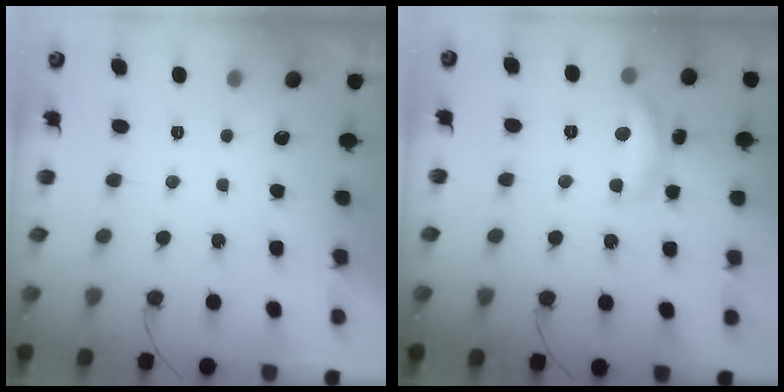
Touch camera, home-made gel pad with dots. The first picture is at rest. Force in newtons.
{"total": 12.1, "press": 12.1, "slide": 0.6}